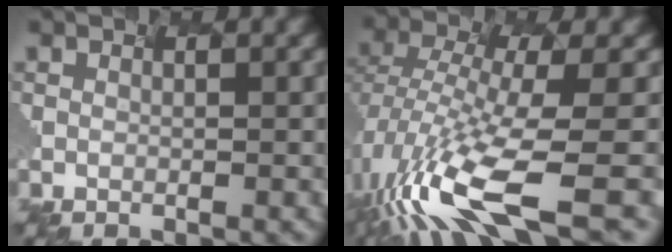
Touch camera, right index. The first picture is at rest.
{"total": 10.2, "force": [-5.5, 2.5, 8.2], "torque": [-0.202, -0.020, -0.065]}